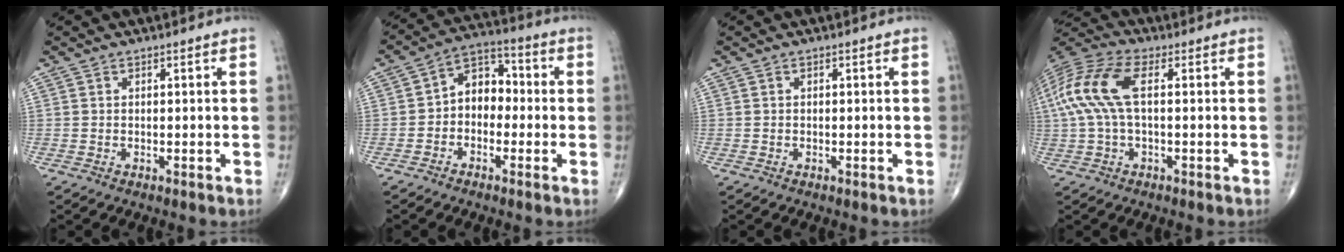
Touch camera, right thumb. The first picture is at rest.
{"total": 7.8, "force": [-1.0, 5.8, 5.1], "torque": [-0.048, 0.036, -0.037]}
{"total": 0.0}
{"total": 13.0, "force": [1.5, 6.0, 11.5], "torque": [-0.276, 0.033, 0.025]}